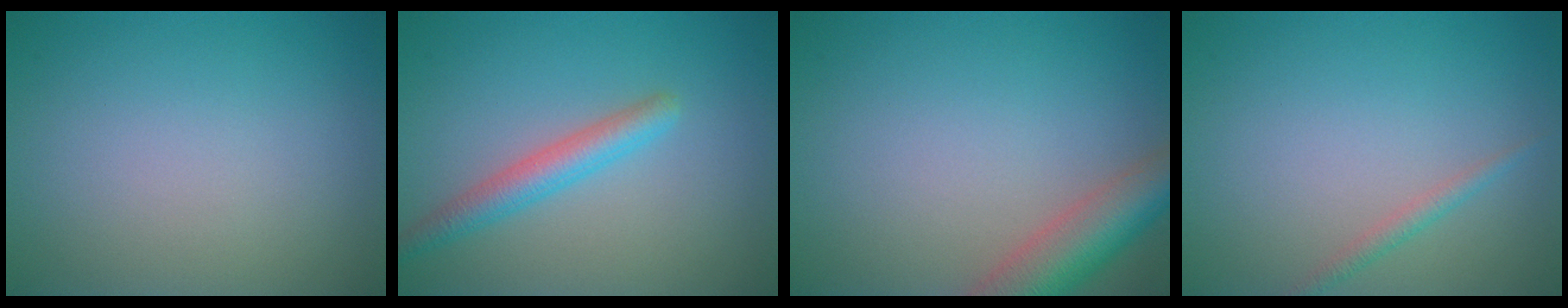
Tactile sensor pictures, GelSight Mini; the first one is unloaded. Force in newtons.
{"total": 3.0, "press": 3.0, "slide": 0.0}
{"total": 5.6, "press": 5.6, "slide": 0.3}
{"total": 1.1, "press": 1.1, "slide": 0.1}